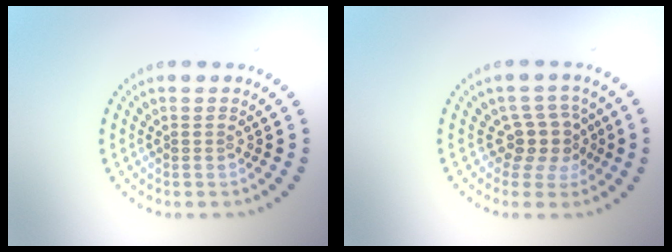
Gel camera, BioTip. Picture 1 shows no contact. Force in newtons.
{"total": 2.9, "press": 2.1, "slide": 2.0}